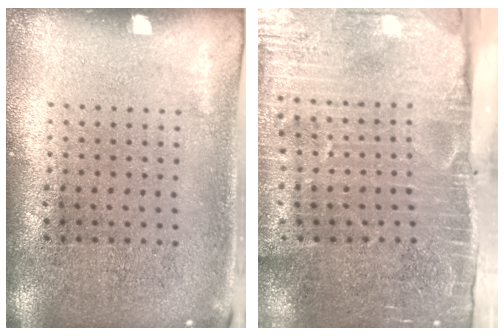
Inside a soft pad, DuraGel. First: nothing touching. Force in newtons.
{"total": 4.5, "press": 3.9, "slide": 2.4}